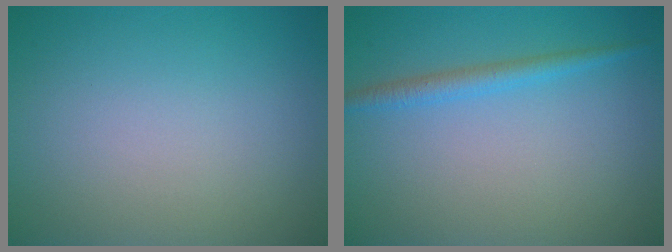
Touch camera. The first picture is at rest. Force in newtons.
{"total": 1.9, "press": 1.9, "slide": 0.1}